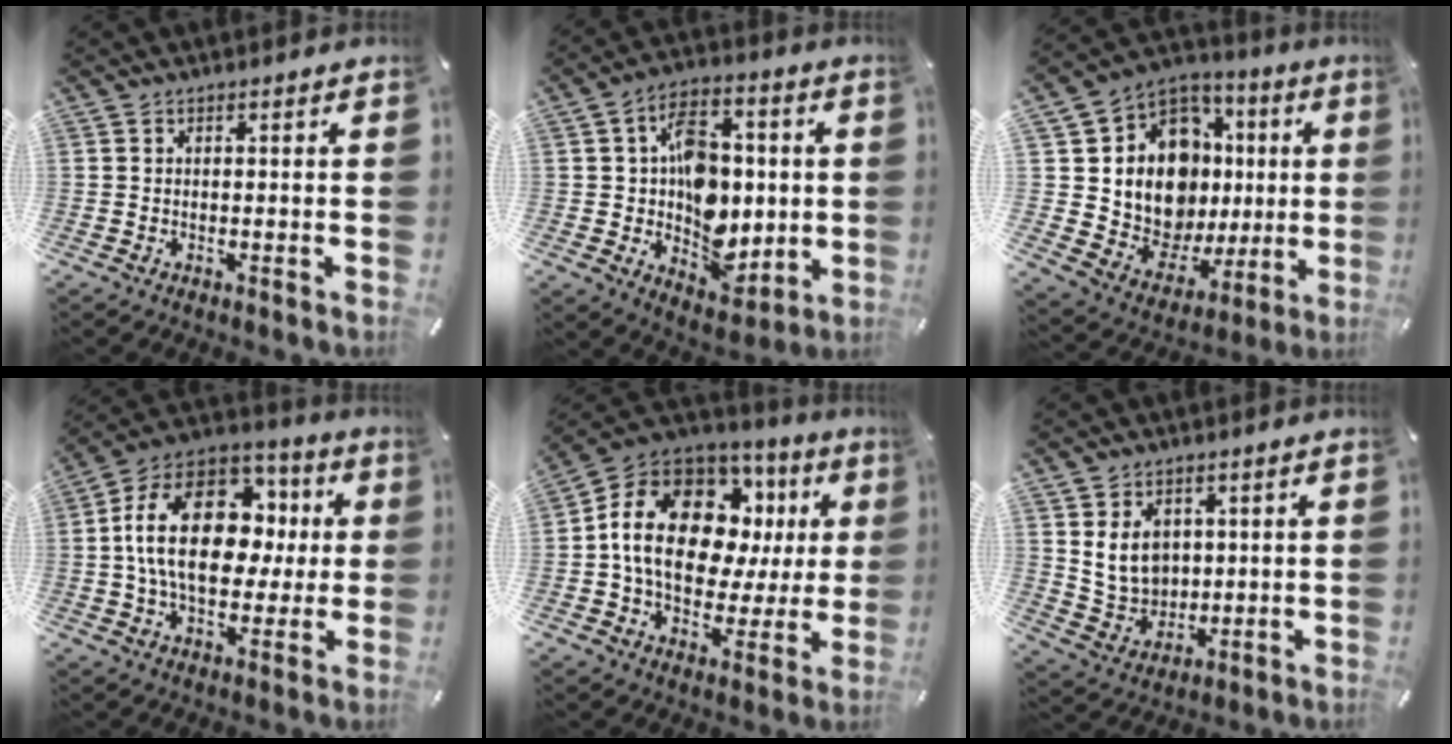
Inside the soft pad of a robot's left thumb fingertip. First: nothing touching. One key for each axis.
{"total": 14.3, "fx": 0.2, "fy": 11.2, "fz": 8.9, "tx": -0.112, "ty": 0.007, "tz": 0.018}
{"total": 14.5, "fx": 1.6, "fy": 12.2, "fz": 7.6, "tx": -0.144, "ty": -0.036, "tz": 0.041}
{"total": 21.8, "fx": 2.8, "fy": 15.3, "fz": 15.3, "tx": -0.285, "ty": 0.009, "tz": 0.050}
{"total": 19.1, "fx": 4.0, "fy": 13.9, "fz": 12.6, "tx": -0.226, "ty": -0.014, "tz": 0.070}
{"total": 8.3, "fx": 2.8, "fy": 7.3, "fz": 2.9, "tx": -0.070, "ty": -0.014, "tz": 0.054}